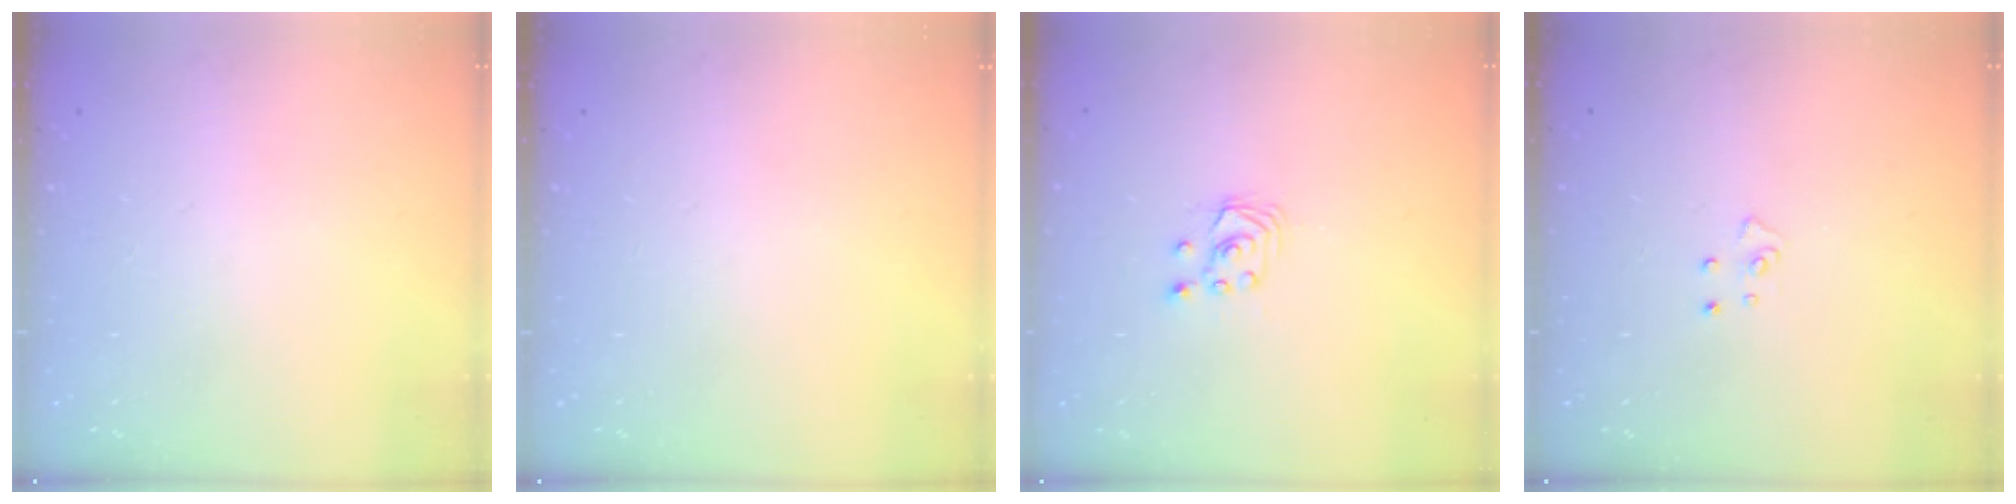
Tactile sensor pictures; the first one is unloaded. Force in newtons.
{"total": 0.0}
{"total": 2.6, "press": 2.6, "slide": 0.3}
{"total": 4.1, "press": 4.1, "slide": 0.4}